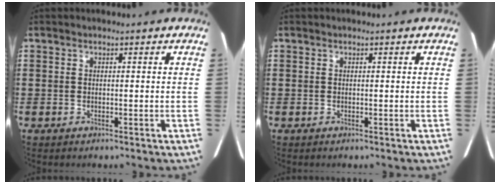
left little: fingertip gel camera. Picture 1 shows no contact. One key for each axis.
{"total": 0.0}